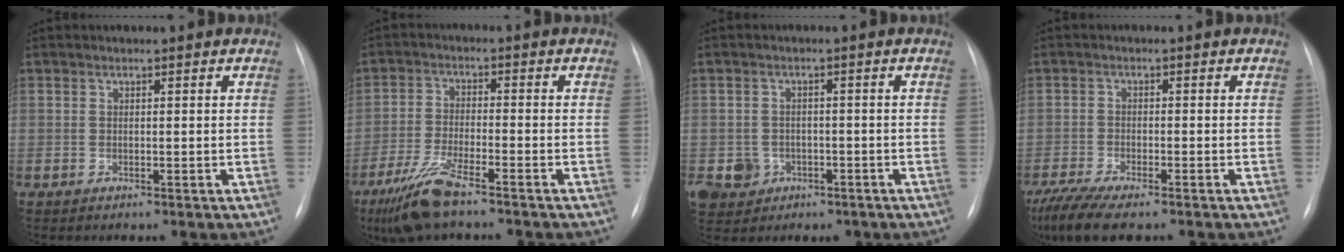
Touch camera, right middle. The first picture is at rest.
{"total": 8.3, "force": [-6.0, 1.2, 5.6], "torque": [-0.128, -0.022, -0.115]}
{"total": 5.6, "force": [-2.1, 5.2, 0.9], "torque": [-0.024, 0.013, -0.022]}
{"total": 8.6, "force": [-6.7, 1.8, 5.2], "torque": [-0.096, -0.020, -0.113]}